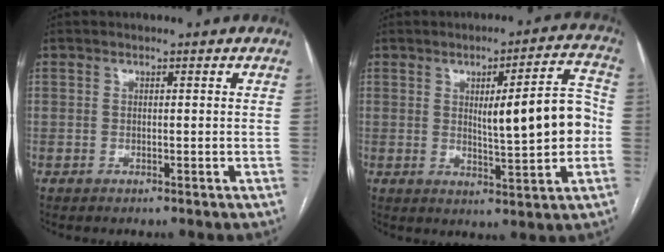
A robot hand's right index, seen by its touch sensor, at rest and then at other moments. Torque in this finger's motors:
{"motor_torque": [0.54, 0.14, 0.21, 0.07]}